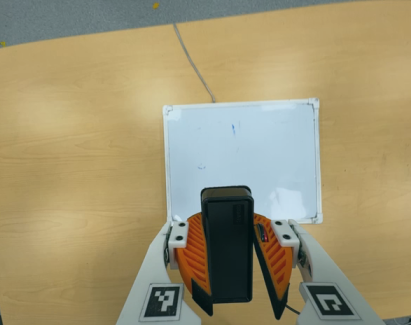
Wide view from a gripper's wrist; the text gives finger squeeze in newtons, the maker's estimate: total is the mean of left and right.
{"total": 9.3, "left": 9.5, "right": 9.1}